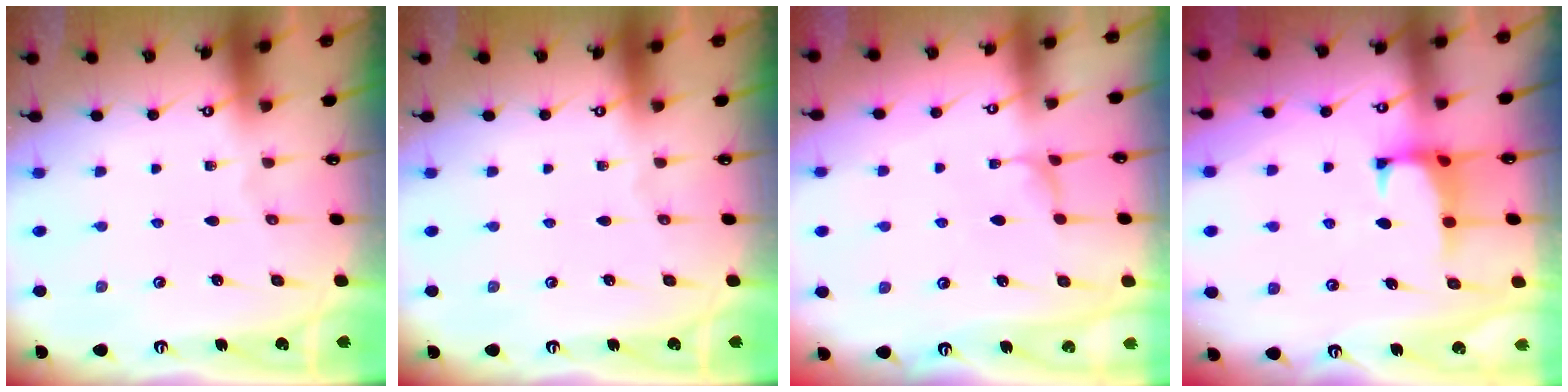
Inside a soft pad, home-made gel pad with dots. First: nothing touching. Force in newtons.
{"total": 0.0}
{"total": 2.8, "press": 2.8, "slide": 0.2}
{"total": 0.8, "press": 0.6, "slide": 0.5}